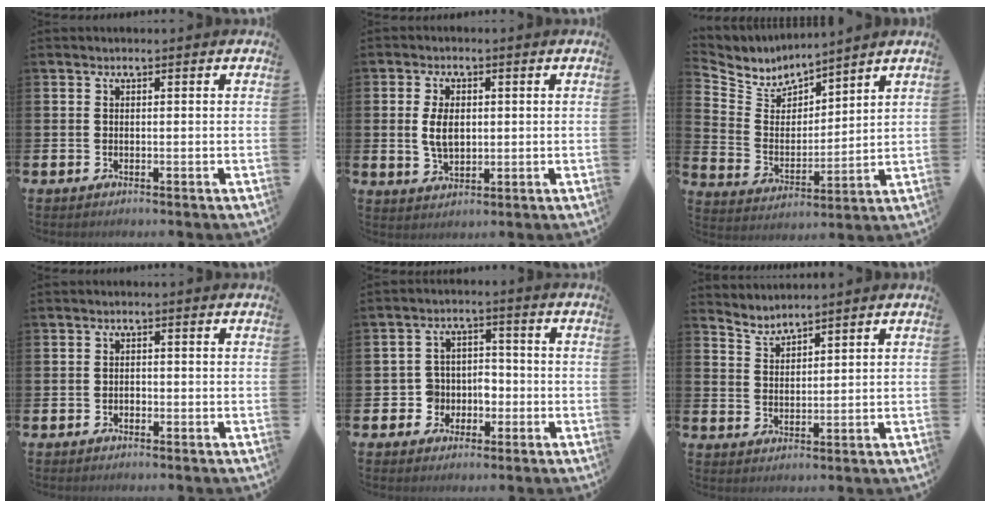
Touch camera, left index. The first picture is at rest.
{"total": 4.5, "force": [0.7, 2.7, 3.5], "torque": [-0.060, 0.005, 0.009]}
{"total": 5.2, "force": [5.0, 1.6, 0.2], "torque": [-0.044, -0.041, 0.084]}
{"total": 0.8, "force": [-0.4, 0.7, 0.3], "torque": [-0.002, 0.000, -0.010]}
{"total": 4.3, "force": [-1.7, 3.9, 0.6], "torque": [-0.028, 0.007, -0.038]}
{"total": 2.9, "force": [2.8, -0.2, -0.5], "torque": [-0.007, -0.019, 0.053]}